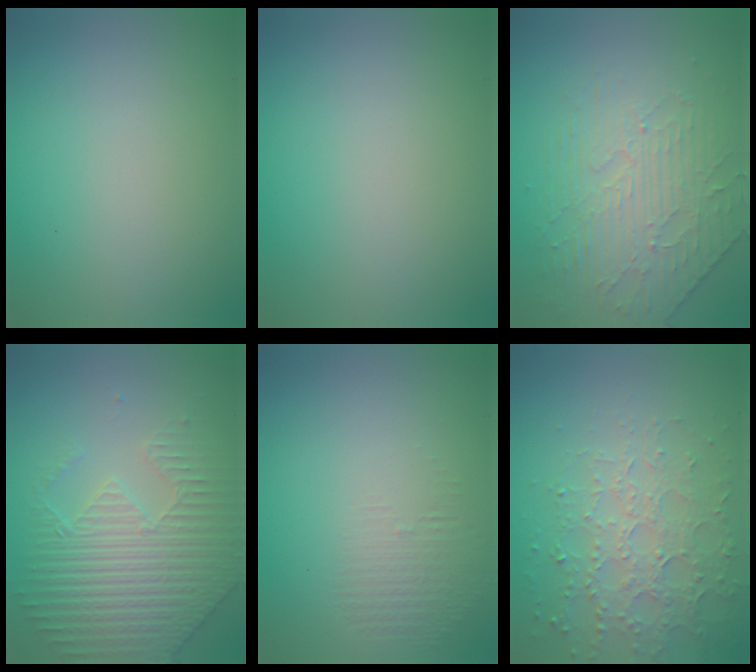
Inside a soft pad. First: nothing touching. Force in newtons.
{"total": 0.0}
{"total": 3.9, "press": 3.6, "slide": 1.6}
{"total": 4.7, "press": 4.5, "slide": 1.3}
{"total": 1.2, "press": 0.1, "slide": 1.2}
{"total": 4.3, "press": 4.2, "slide": 1.1}